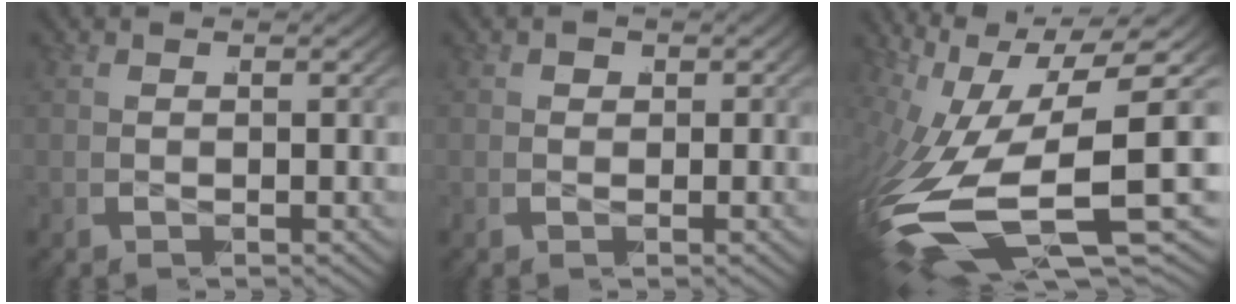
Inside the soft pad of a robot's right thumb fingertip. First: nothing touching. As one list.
[{"total": 1.3, "force": [-0.1, 1.2, 0.5], "torque": [-0.013, -0.009, 0.002]}, {"total": 15.0, "force": [-4.0, 8.2, 11.9], "torque": [-0.266, -0.056, -0.041]}]